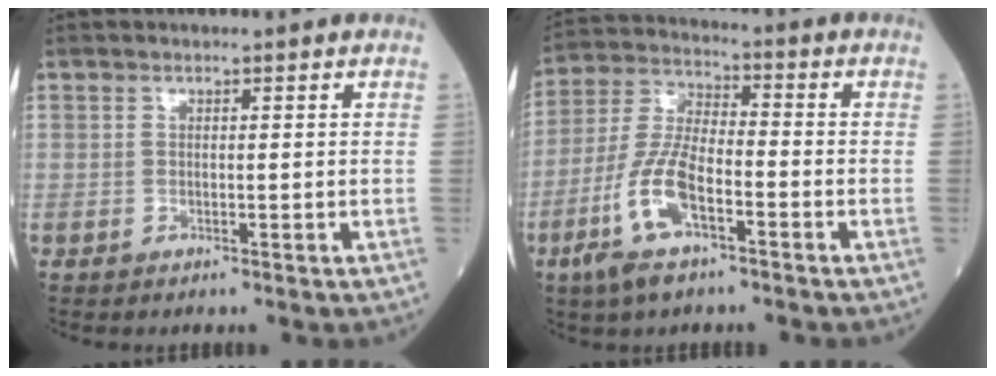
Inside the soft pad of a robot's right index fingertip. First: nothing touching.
{"total": 10.6, "force": [-5.1, 3.1, 8.8], "torque": [-0.199, -0.007, -0.100]}